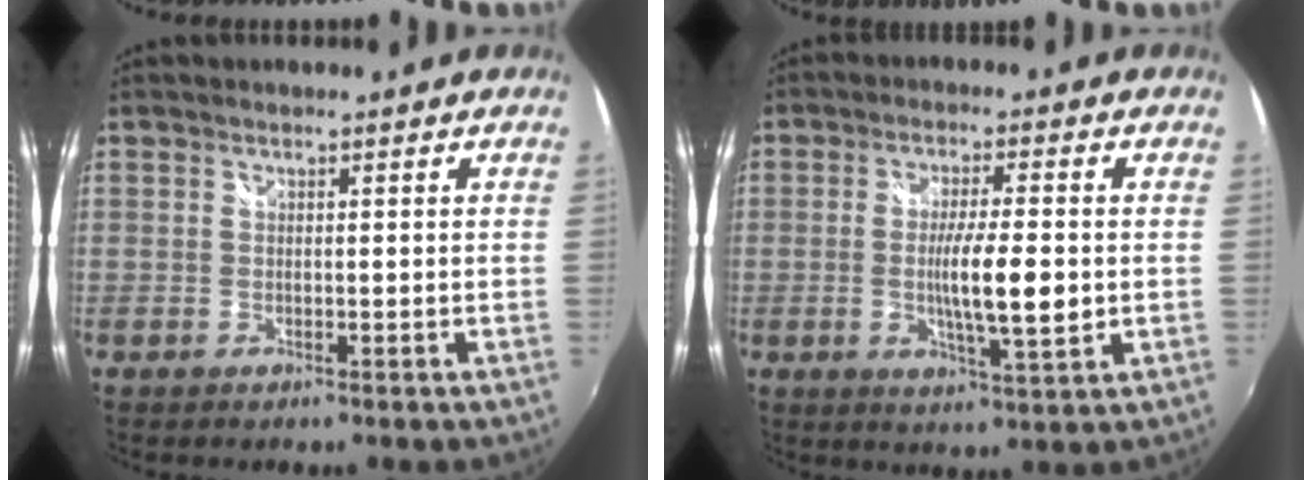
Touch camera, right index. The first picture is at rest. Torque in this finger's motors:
{"motor_torque": [1.19, 0.94, 0.27, 0.07]}